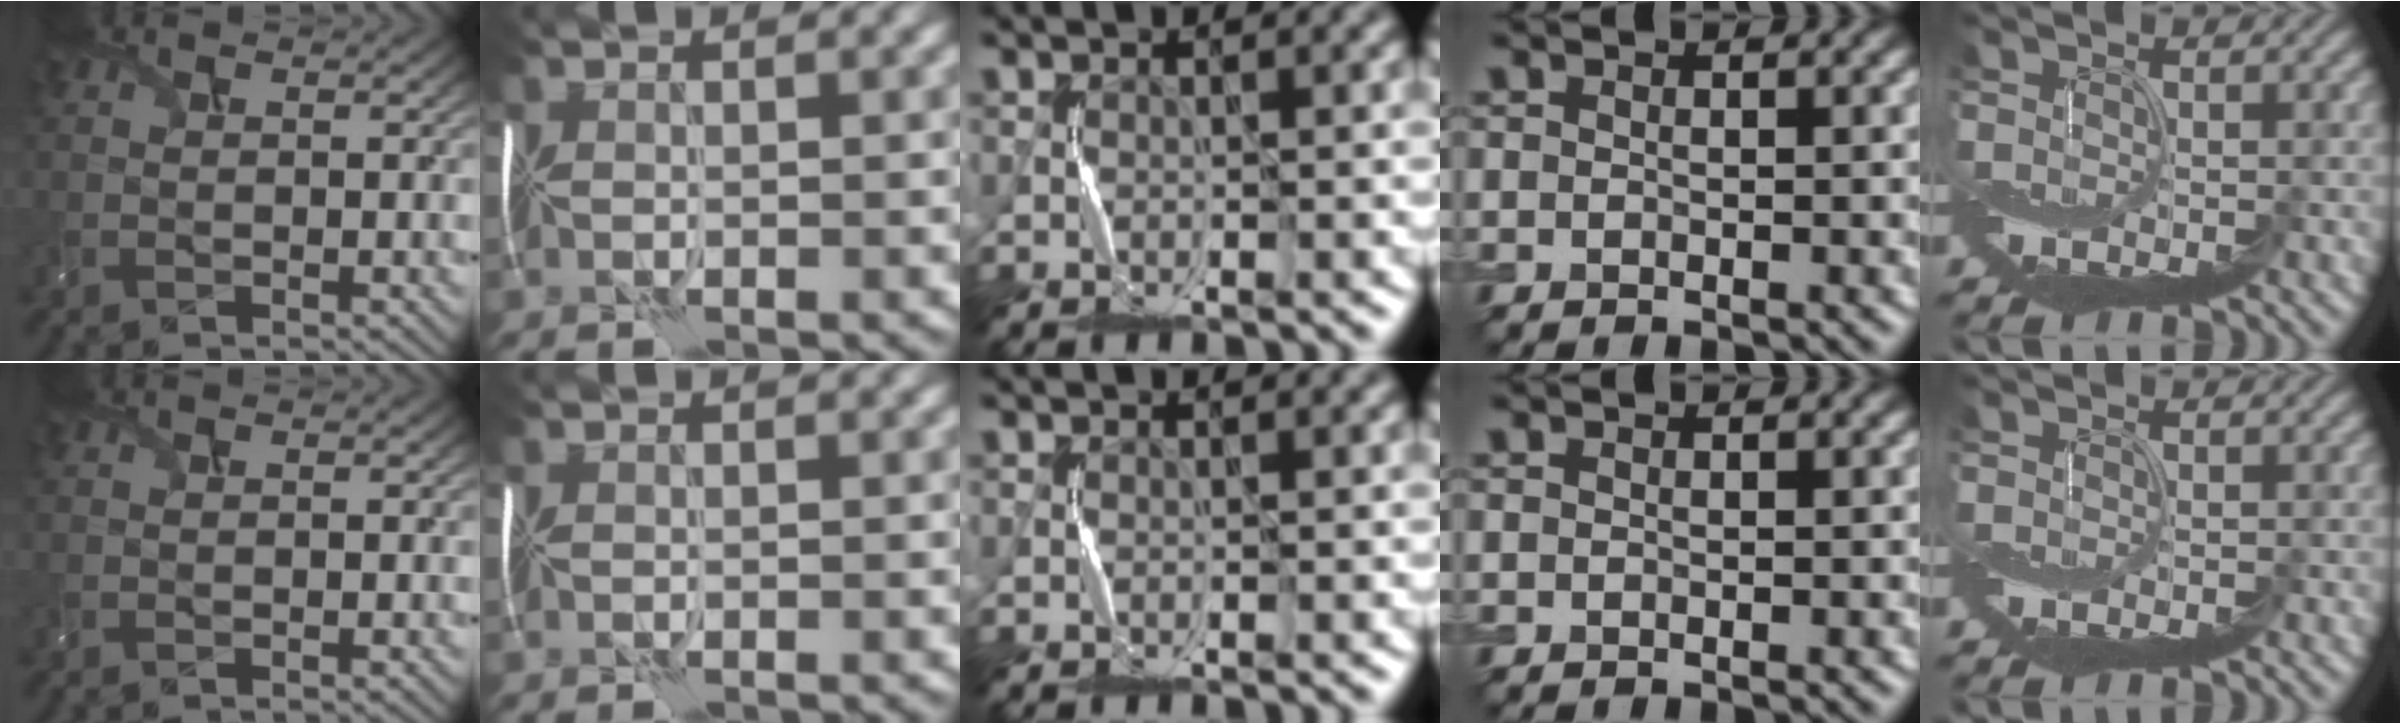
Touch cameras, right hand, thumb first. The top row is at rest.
{}